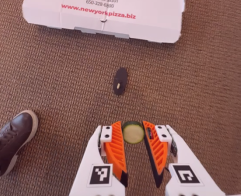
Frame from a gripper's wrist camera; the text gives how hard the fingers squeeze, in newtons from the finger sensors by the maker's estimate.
{"total": 7.5, "left": 7.1, "right": 7.8}